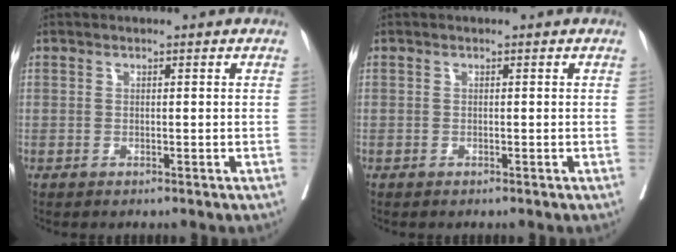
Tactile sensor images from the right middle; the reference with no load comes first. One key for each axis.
{"total": 0.0}